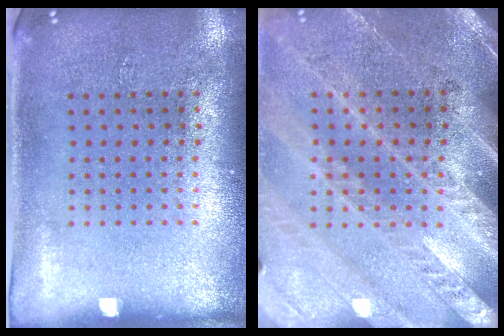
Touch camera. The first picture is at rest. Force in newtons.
{"total": 3.0, "press": 2.7, "slide": 1.2}